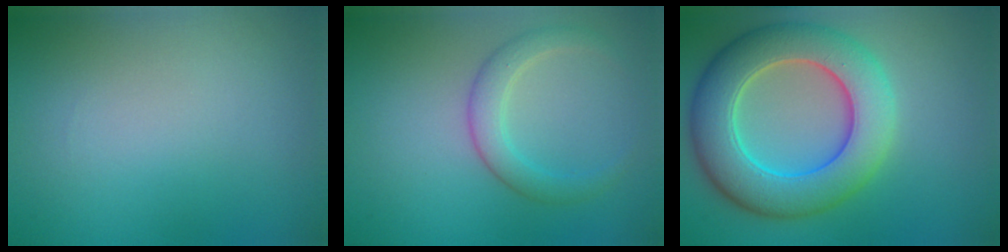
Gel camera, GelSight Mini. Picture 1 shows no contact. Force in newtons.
{"total": 2.9, "press": 2.9, "slide": 0.3}
{"total": 9.2, "press": 9.2, "slide": 0.4}